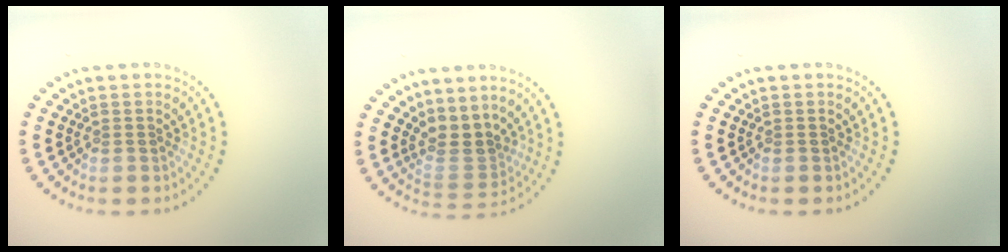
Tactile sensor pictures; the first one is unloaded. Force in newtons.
{"total": 2.9, "press": 2.1, "slide": 2.0}
{"total": 0.0}